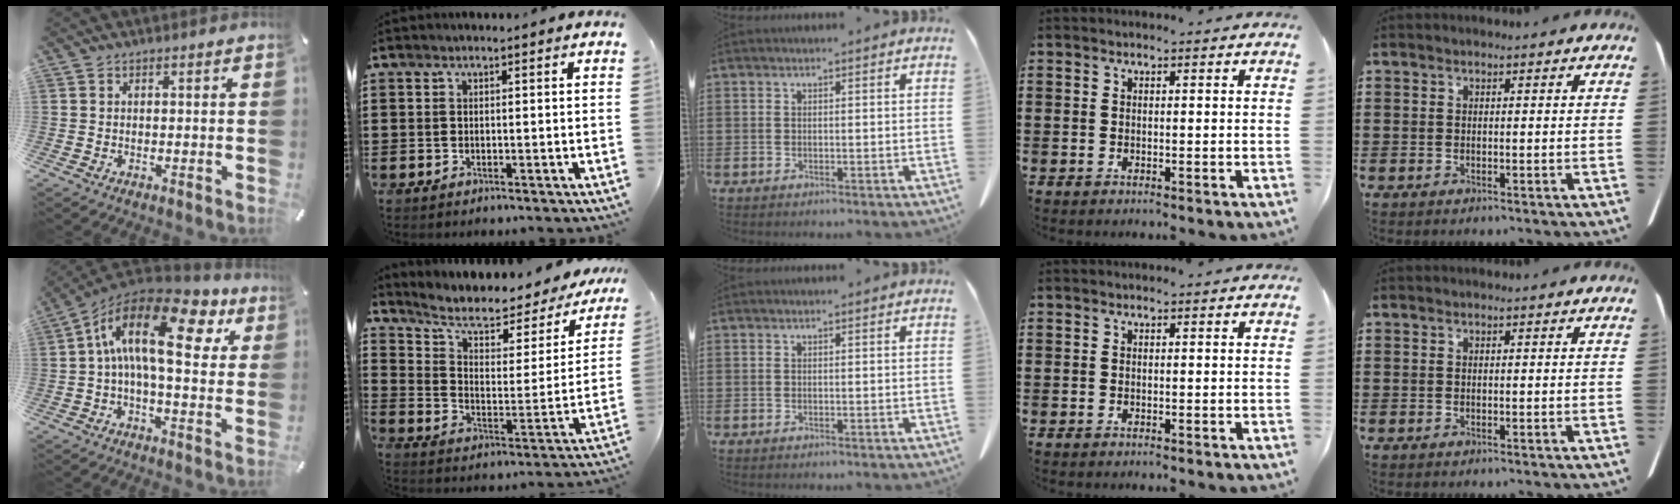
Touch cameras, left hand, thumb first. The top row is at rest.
{"thumb": {"total": 20.2, "force": [5.4, 8.8, 17.3], "torque": [-0.313, -0.026, 0.078]}, "index": {"total": 6.6, "force": [4.4, 2.8, 4.0], "torque": [-0.093, -0.028, 0.071]}}